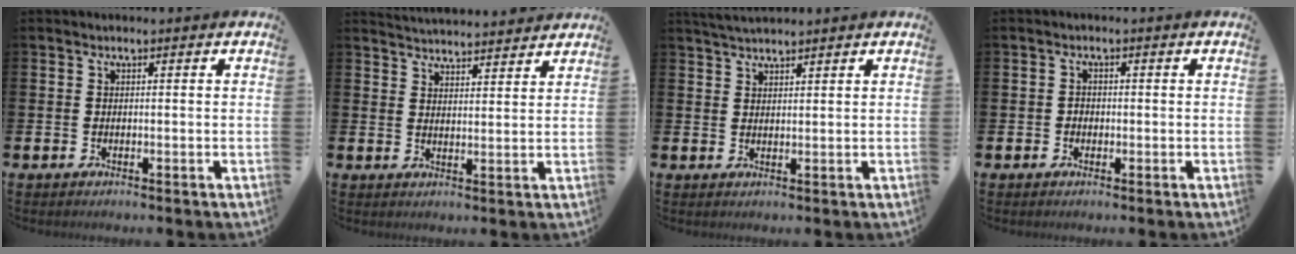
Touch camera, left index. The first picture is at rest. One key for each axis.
{"total": 4.3, "fx": 4.3, "fy": 0.1, "fz": -0.2, "tx": 0.000, "ty": -0.030, "tz": 0.076}
{"total": 2.9, "fx": 2.8, "fy": 0.4, "fz": 0.7, "tx": -0.012, "ty": -0.010, "tz": 0.050}
{"total": 1.2, "fx": -0.4, "fy": 1.1, "fz": 0.4, "tx": -0.003, "ty": 0.003, "tz": -0.011}